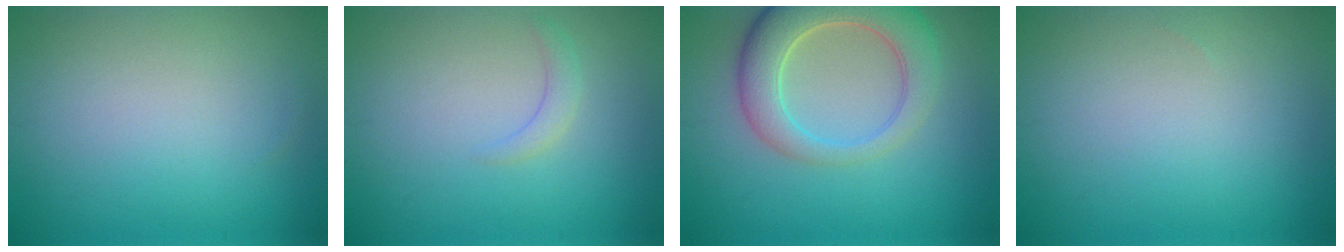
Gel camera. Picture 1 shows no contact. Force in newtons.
{"total": 1.2, "press": 1.2, "slide": 0.2}
{"total": 6.6, "press": 6.5, "slide": 0.8}
{"total": 0.0}